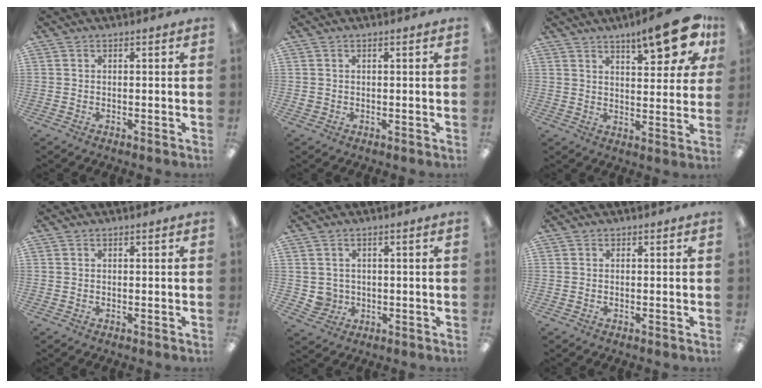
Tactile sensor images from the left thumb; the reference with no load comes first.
{"total": 1.0, "force": [0.4, 0.6, 0.7], "torque": [-0.015, 0.004, 0.006]}
{"total": 14.0, "force": [9.0, 3.8, 10.0], "torque": [-0.131, -0.050, 0.141]}
{"total": 0.0}
{"total": 3.4, "force": [0.7, 3.2, 0.7], "torque": [-0.022, 0.004, 0.015]}
{"total": 0.0}